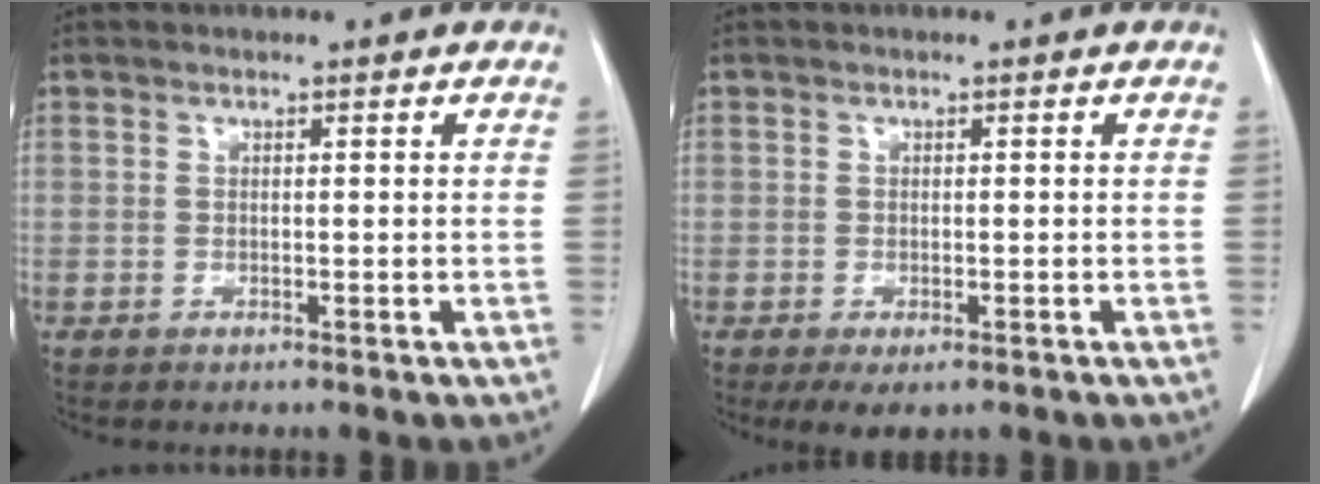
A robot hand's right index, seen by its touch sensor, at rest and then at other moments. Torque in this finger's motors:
{"motor_torque": [-0.43, -0.21, -0.46, -0.13]}